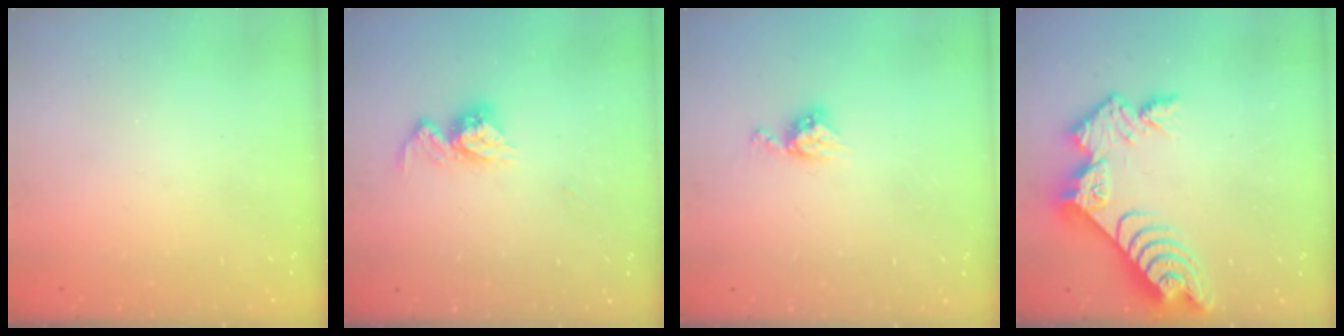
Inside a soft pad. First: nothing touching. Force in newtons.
{"total": 10.0, "press": 10.0, "slide": 0.8}
{"total": 6.1, "press": 6.1, "slide": 0.4}
{"total": 12.8, "press": 12.8, "slide": 1.0}